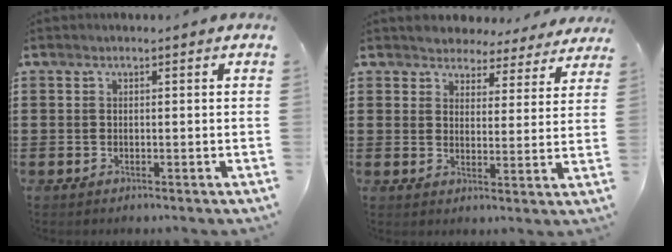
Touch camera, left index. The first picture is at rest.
{"total": 4.3, "force": [4.2, 1.0, -0.3], "torque": [-0.011, -0.025, 0.071]}